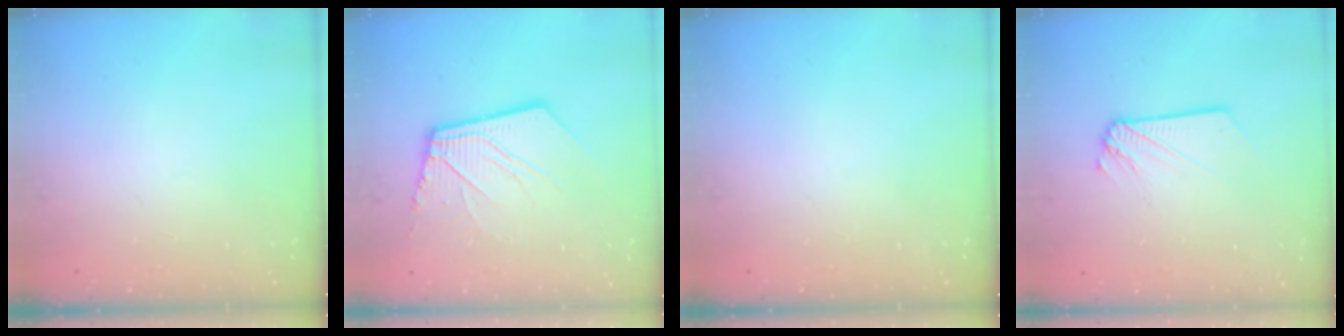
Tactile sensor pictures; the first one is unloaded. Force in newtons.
{"total": 12.4, "press": 12.3, "slide": 1.7}
{"total": 0.0}
{"total": 2.5, "press": 2.5, "slide": 0.1}